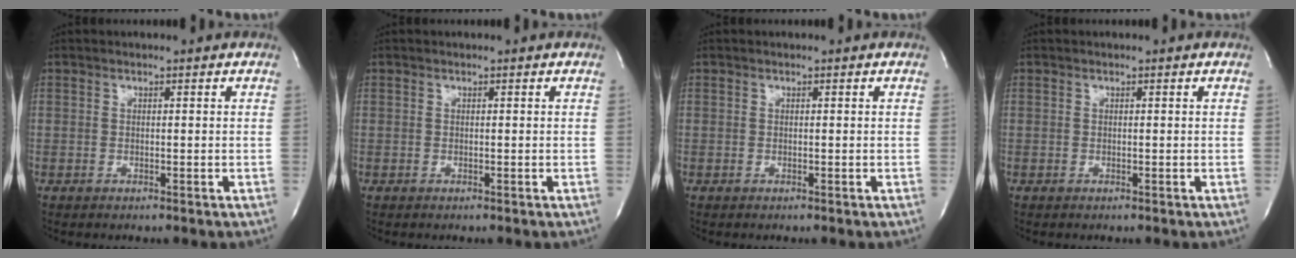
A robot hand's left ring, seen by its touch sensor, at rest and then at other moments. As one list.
[{"total": 0.0}, {"total": 0.0}, {"total": 0.0}]